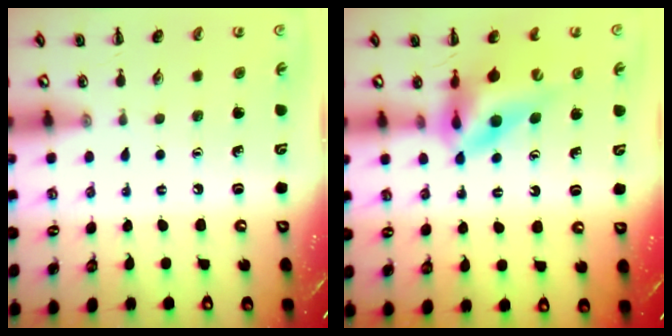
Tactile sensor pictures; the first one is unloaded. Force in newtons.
{"total": 11.5, "press": 10.9, "slide": 3.5}